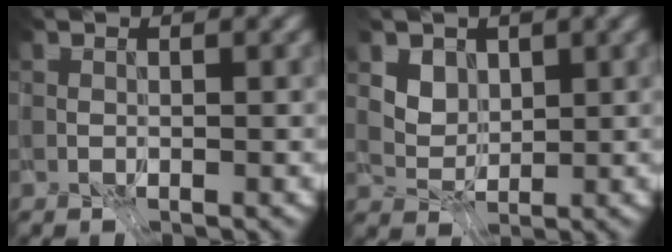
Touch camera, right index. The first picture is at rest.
{"total": 1.8, "force": [1.2, 1.3, 0.4], "torque": [-0.018, -0.018, 0.037]}